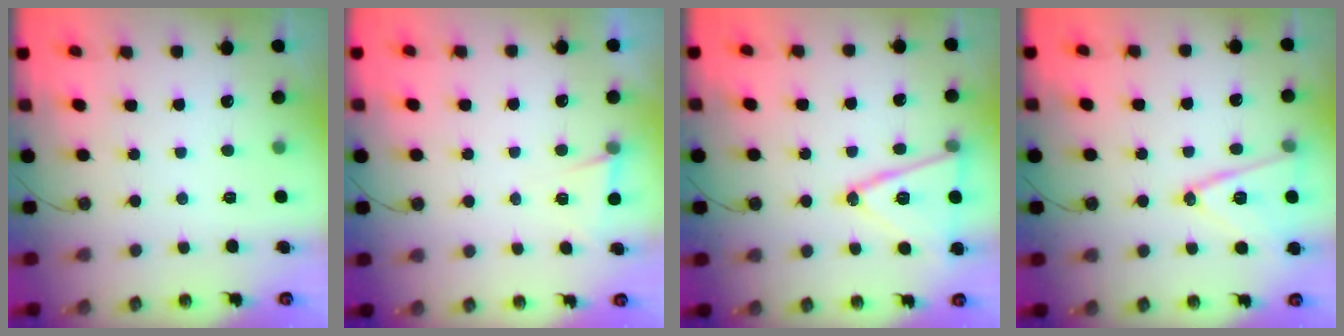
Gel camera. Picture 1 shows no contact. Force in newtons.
{"total": 3.6, "press": 1.9, "slide": 3.1}
{"total": 15.4, "press": 15.0, "slide": 3.4}
{"total": 14.2, "press": 13.8, "slide": 3.3}